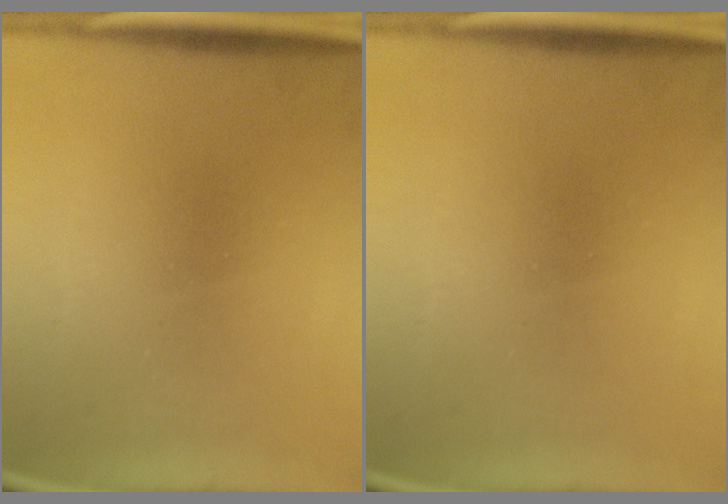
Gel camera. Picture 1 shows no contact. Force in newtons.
{"total": 0.0}